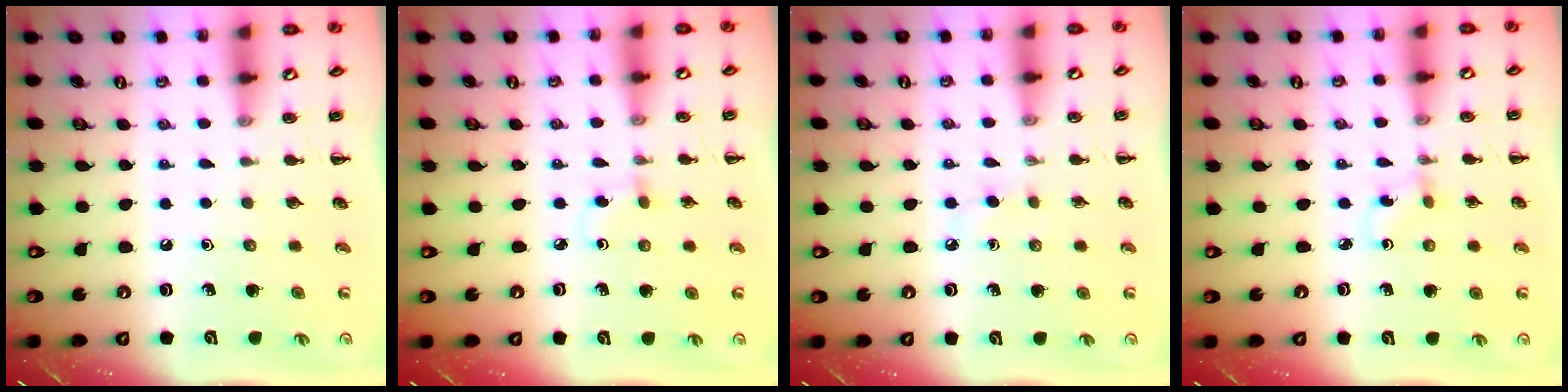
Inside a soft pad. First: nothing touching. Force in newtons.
{"total": 2.7, "press": 2.4, "slide": 1.1}
{"total": 2.4, "press": 2.2, "slide": 1.0}
{"total": 1.0, "press": 0.8, "slide": 0.6}